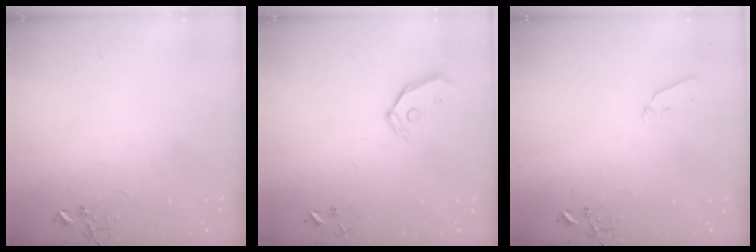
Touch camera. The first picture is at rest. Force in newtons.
{"total": 8.7, "press": 8.6, "slide": 1.3}
{"total": 4.9, "press": 4.8, "slide": 0.7}